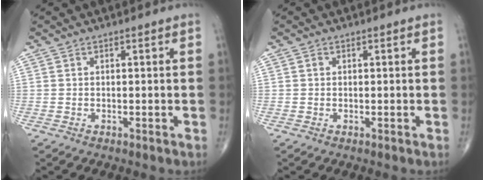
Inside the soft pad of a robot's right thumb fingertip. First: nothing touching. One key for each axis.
{"total": 0.6, "fx": 0.1, "fy": 0.5, "fz": 0.2, "tx": 0.000, "ty": 0.001, "tz": 0.001}